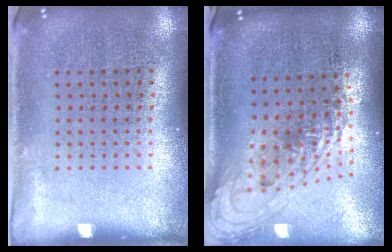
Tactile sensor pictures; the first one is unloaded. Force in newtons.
{"total": 1.8, "press": 1.3, "slide": 1.2}